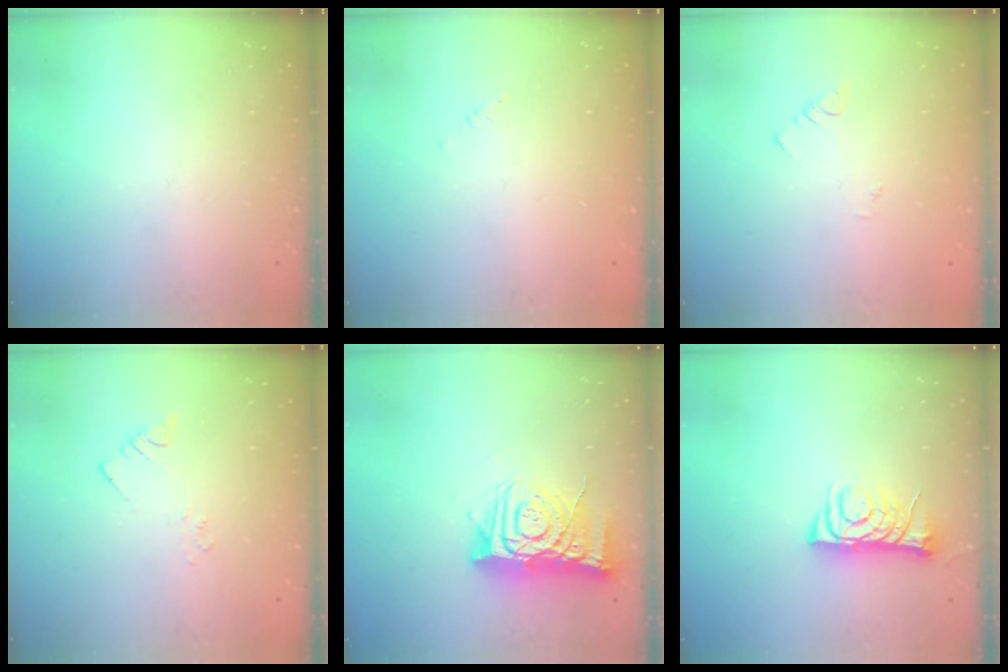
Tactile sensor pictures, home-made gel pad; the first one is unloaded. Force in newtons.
{"total": 1.7, "press": 1.7, "slide": 0.3}
{"total": 1.1, "press": 1.1, "slide": 0.3}
{"total": 2.1, "press": 2.1, "slide": 0.3}
{"total": 12.6, "press": 12.6, "slide": 1.1}
{"total": 7.6, "press": 7.5, "slide": 0.9}